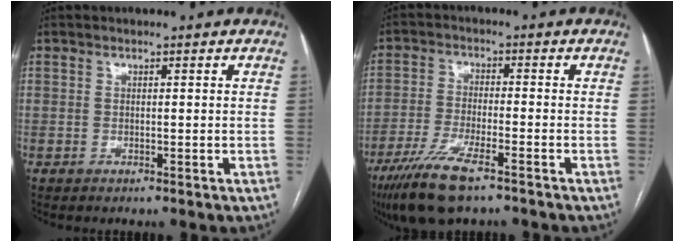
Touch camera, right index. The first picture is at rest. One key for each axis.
{"total": 10.0, "fx": -6.7, "fy": 1.6, "fz": 7.2, "tx": -0.141, "ty": -0.025, "tz": -0.118}